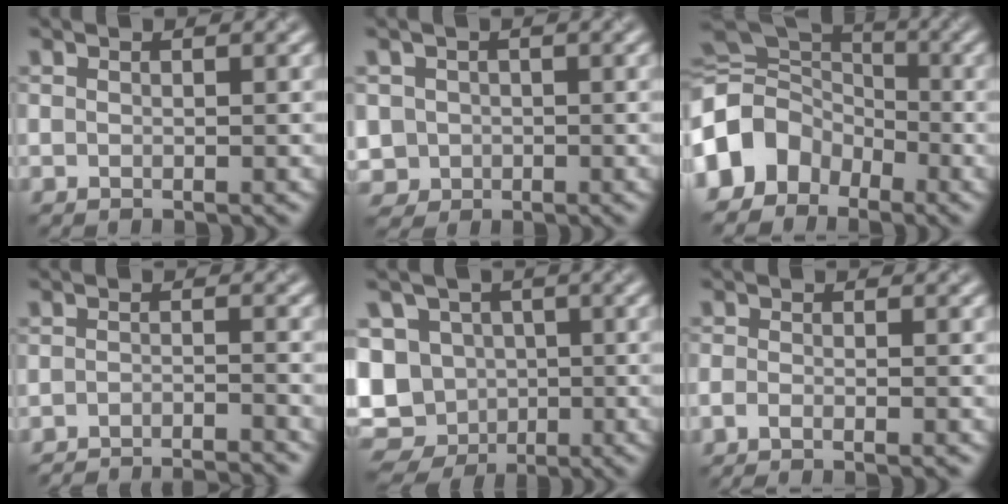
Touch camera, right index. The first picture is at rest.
{"total": 2.3, "force": [-0.3, 2.3, 0.2], "torque": [0.005, 0.001, -0.001]}
{"total": 10.0, "force": [-4.2, 8.0, 4.4], "torque": [-0.088, 0.008, -0.099]}
{"total": 7.8, "force": [-7.5, 1.1, 1.6], "torque": [-0.014, -0.001, -0.106]}
{"total": 11.3, "force": [-3.5, 9.6, 4.8], "torque": [-0.068, -0.002, -0.082]}
{"total": 2.2, "force": [-1.7, 0.4, 1.4], "torque": [-0.025, -0.006, -0.035]}